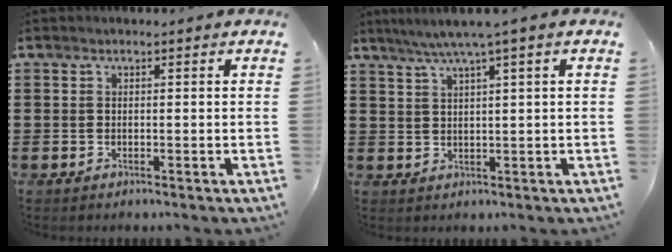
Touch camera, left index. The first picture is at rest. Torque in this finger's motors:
{"motor_torque": [1.04, -1.10, 0.45, 0.14]}